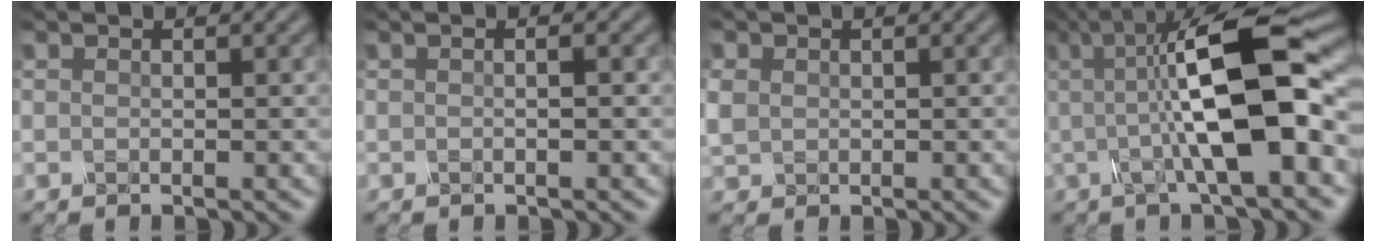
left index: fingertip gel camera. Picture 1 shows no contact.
{"total": 1.4, "force": [0.2, 0.6, 1.3], "torque": [-0.004, -0.006, -0.007]}
{"total": 1.7, "force": [0.3, 1.5, 0.6], "torque": [-0.018, 0.002, 0.005]}
{"total": 11.4, "force": [0.6, 2.8, 11.1], "torque": [-0.165, 0.016, 0.002]}